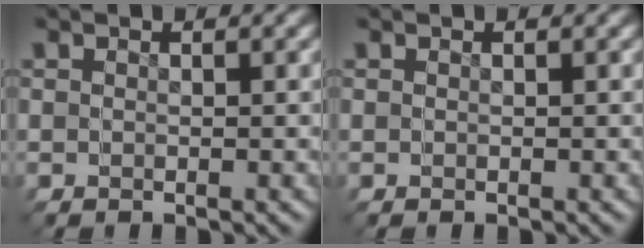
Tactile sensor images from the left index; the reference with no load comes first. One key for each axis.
{"total": 0.0}